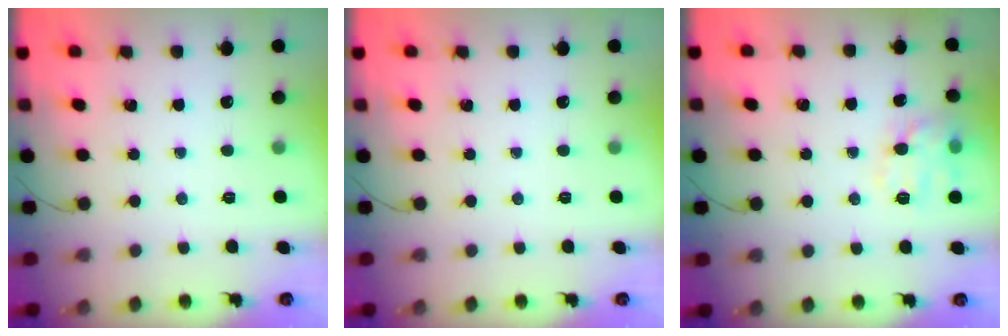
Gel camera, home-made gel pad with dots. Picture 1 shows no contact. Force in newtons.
{"total": 0.0}
{"total": 11.9, "press": 11.9, "slide": 0.4}